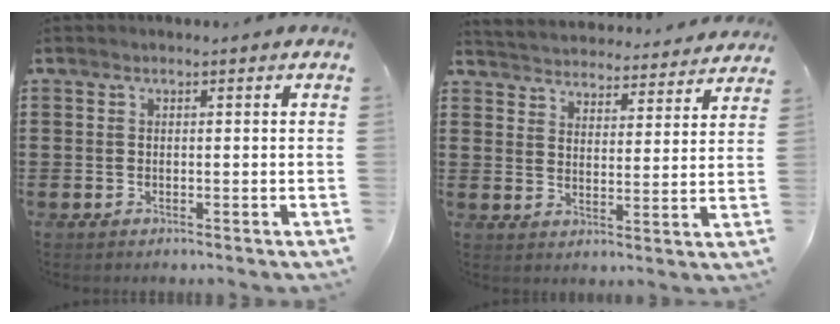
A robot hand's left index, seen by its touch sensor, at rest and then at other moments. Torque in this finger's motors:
{"motor_torque": [2.14, 0.00, 0.33, 0.04]}